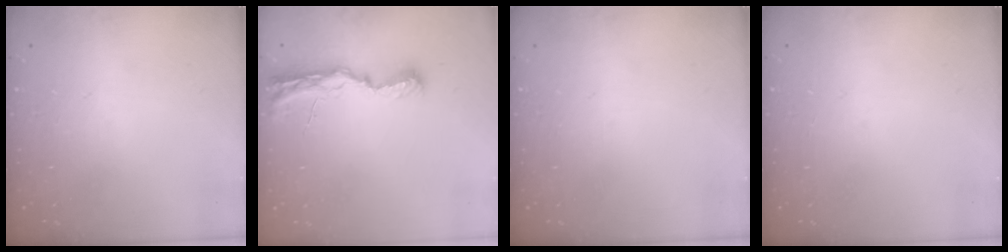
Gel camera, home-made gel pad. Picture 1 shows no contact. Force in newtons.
{"total": 8.8, "press": 8.8, "slide": 1.0}
{"total": 0.0}
{"total": 0.0}